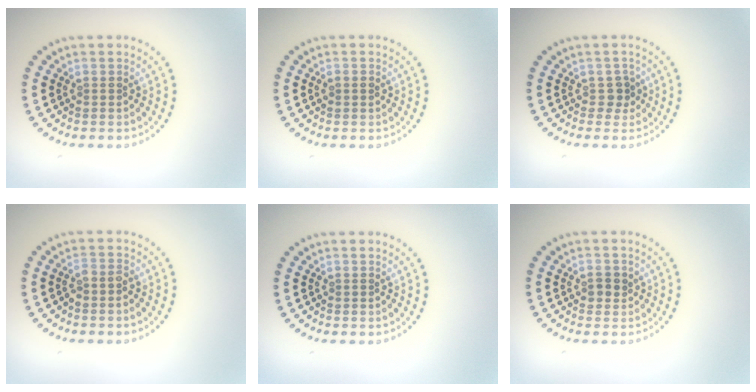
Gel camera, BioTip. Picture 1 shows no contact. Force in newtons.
{"total": 1.1, "press": 1.1, "slide": 0.0}
{"total": 1.3, "press": 1.1, "slide": 0.7}
{"total": 1.1, "press": 0.8, "slide": 0.7}
{"total": 0.0}
{"total": 1.3, "press": 1.2, "slide": 0.4}